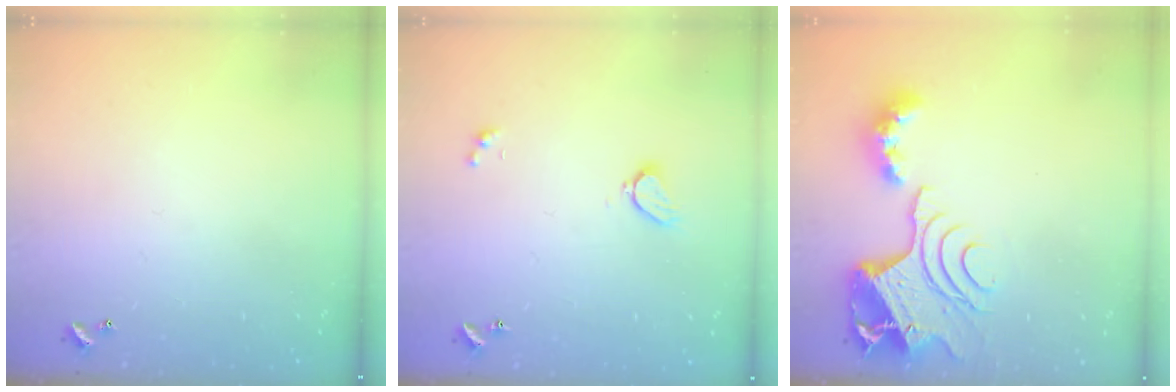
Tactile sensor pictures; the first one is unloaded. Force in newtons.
{"total": 2.0, "press": 2.0, "slide": 0.5}
{"total": 11.7, "press": 11.6, "slide": 1.3}